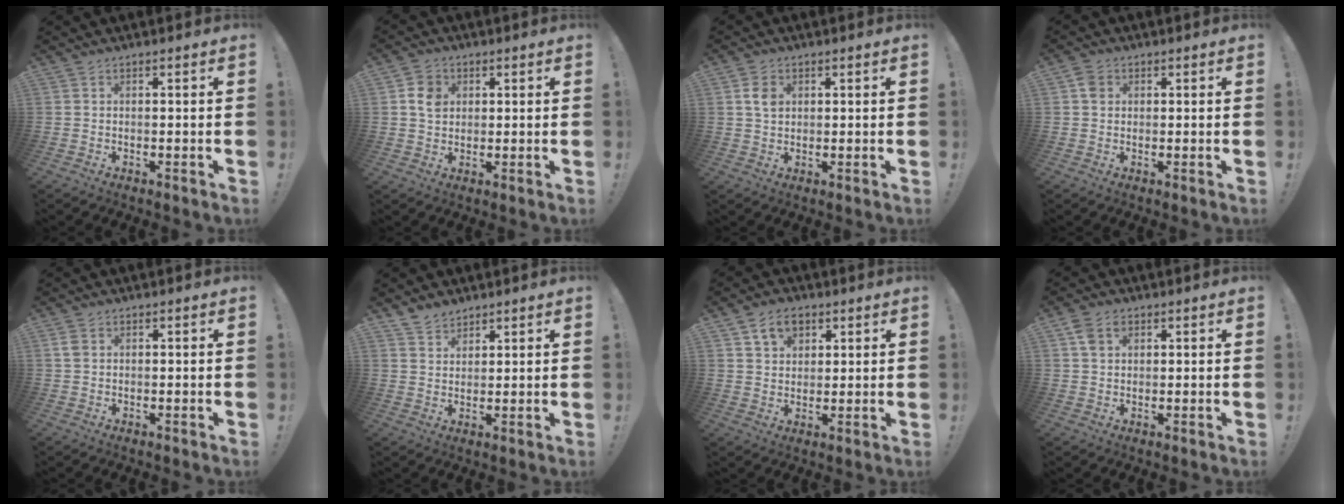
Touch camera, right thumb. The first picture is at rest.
{"total": 6.1, "force": [1.7, 5.1, 2.9], "torque": [-0.032, 0.002, 0.031]}
{"total": 4.5, "force": [1.4, 3.3, 2.8], "torque": [-0.034, -0.002, 0.023]}
{"total": 3.5, "force": [1.0, 2.9, 1.6], "torque": [-0.021, 0.003, 0.020]}
{"total": 2.6, "force": [1.1, 1.7, 1.7], "torque": [-0.027, 0.003, 0.020]}
{"total": 4.8, "force": [4.1, 2.3, 0.5], "torque": [-0.002, -0.031, 0.078]}
{"total": 7.8, "force": [4.1, 5.6, 3.5], "torque": [-0.046, -0.011, 0.078]}
{"total": 4.7, "force": [2.0, 3.3, 2.7], "torque": [-0.037, -0.002, 0.039]}